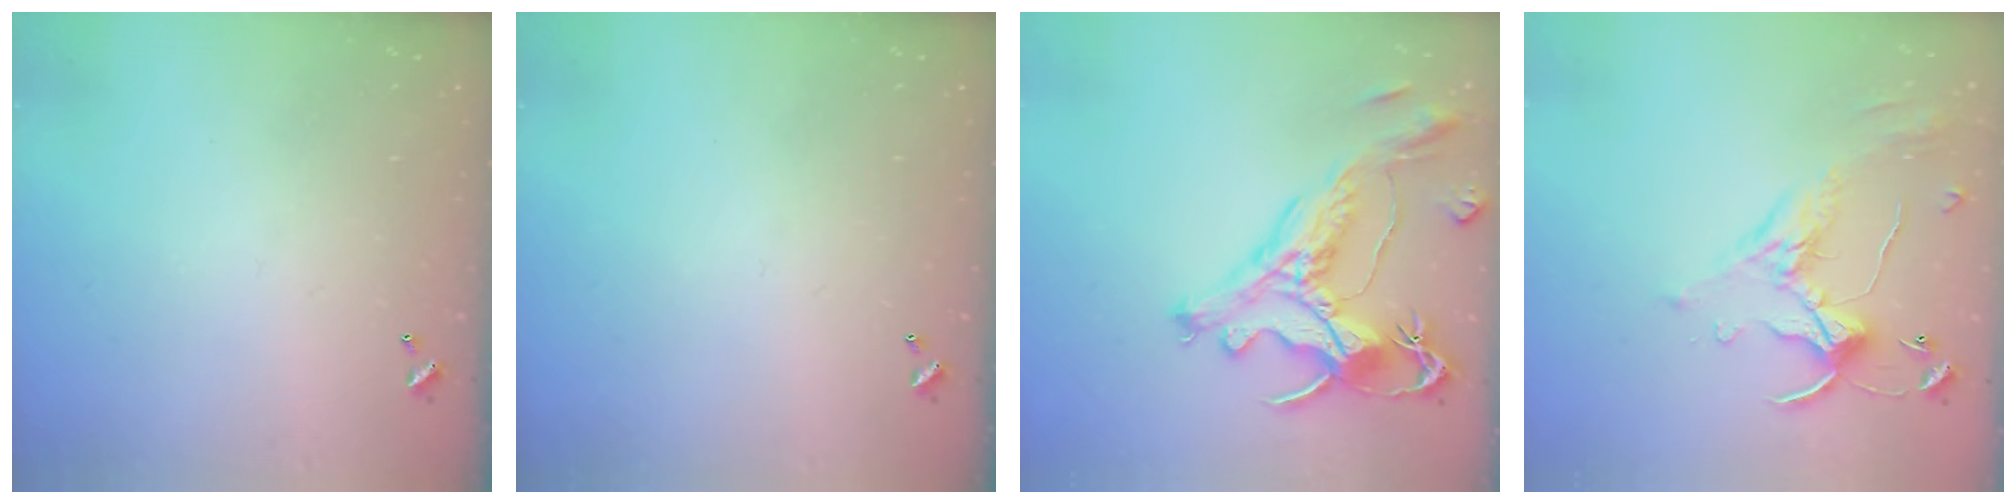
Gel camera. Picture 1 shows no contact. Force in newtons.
{"total": 0.0}
{"total": 2.1, "press": 1.6, "slide": 1.3}
{"total": 1.1, "press": 0.5, "slide": 1.0}